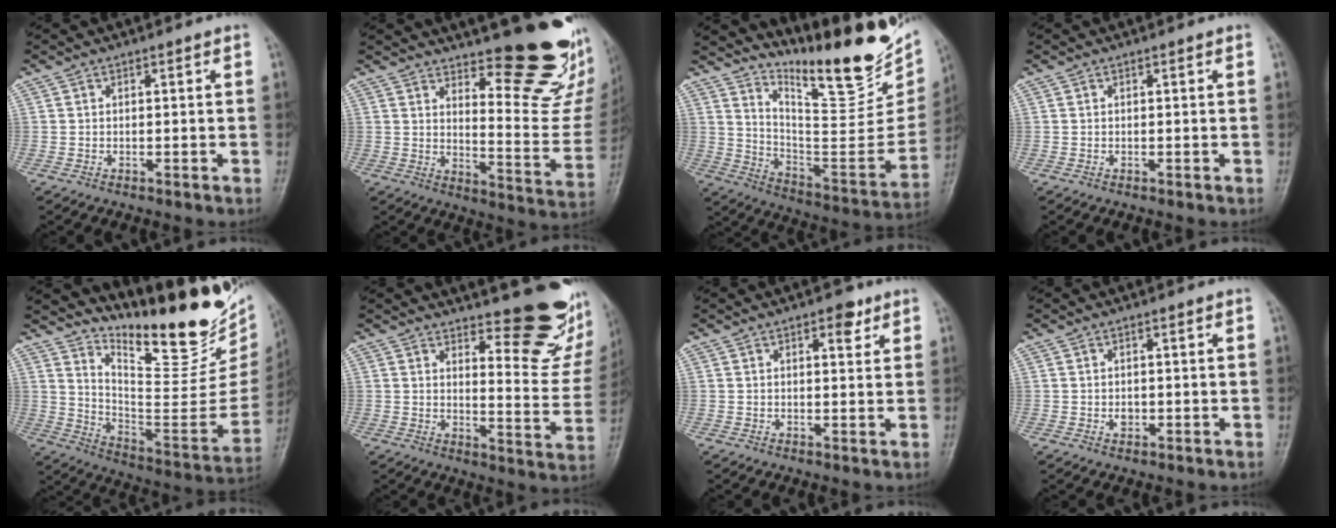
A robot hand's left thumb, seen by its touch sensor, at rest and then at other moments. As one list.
[{"total": 21.9, "force": [14.5, 6.7, 15.0], "torque": [-0.153, -0.120, 0.193]}, {"total": 26.2, "force": [19.2, 7.4, 16.3], "torque": [-0.207, -0.122, 0.290]}, {"total": 0.0}, {"total": 27.1, "force": [21.9, 8.1, 13.8], "torque": [-0.177, -0.161, 0.317]}, {"total": 17.1, "force": [12.4, 5.5, 10.3], "torque": [-0.084, -0.113, 0.153]}, {"total": 3.8, "force": [2.1, 1.8, 2.6], "torque": [-0.022, -0.007, 0.026]}, {"total": 1.6, "force": [-0.2, 1.3, 1.0], "torque": [-0.007, 0.001, 0.000]}]